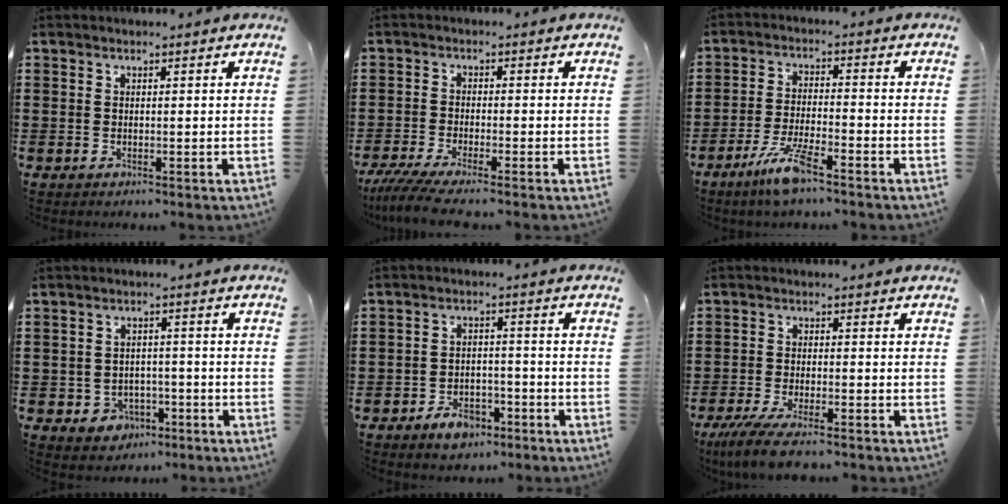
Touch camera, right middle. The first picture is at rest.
{"total": 3.8, "force": [-3.1, 0.0, 2.1], "torque": [-0.057, -0.017, -0.065]}
{"total": 6.7, "force": [-4.5, 1.0, 4.9], "torque": [-0.117, -0.012, -0.086]}
{"total": 3.3, "force": [-2.1, 2.4, 0.7], "torque": [-0.021, 0.004, -0.046]}
{"total": 4.3, "force": [-3.3, 2.2, 1.8], "torque": [-0.028, 0.011, -0.063]}
{"total": 4.8, "force": [-4.1, 0.3, 2.5], "torque": [-0.063, -0.015, -0.081]}